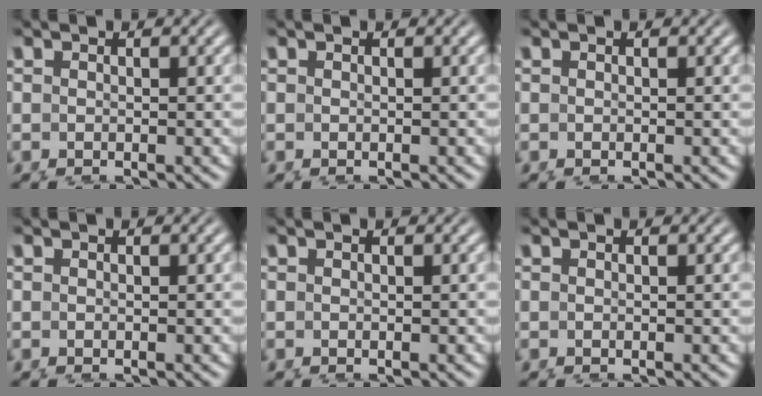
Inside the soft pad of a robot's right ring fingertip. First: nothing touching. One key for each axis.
{"total": 0.0}
{"total": 0.0}
{"total": 0.0}
{"total": 0.0}
{"total": 0.0}